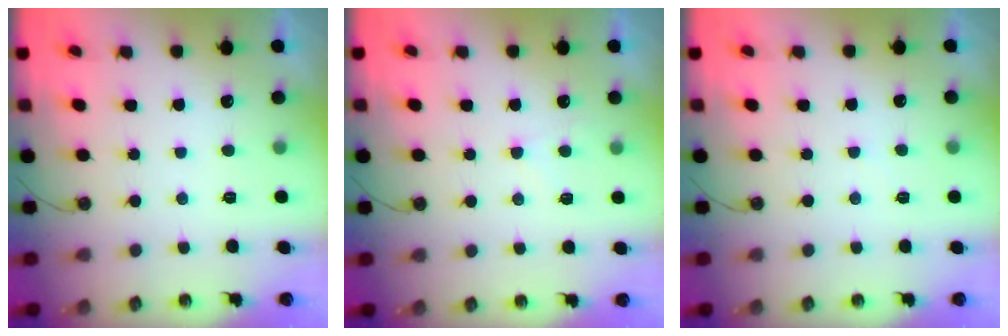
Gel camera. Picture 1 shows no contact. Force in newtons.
{"total": 5.3, "press": 5.3, "slide": 0.6}
{"total": 2.3, "press": 2.3, "slide": 0.4}